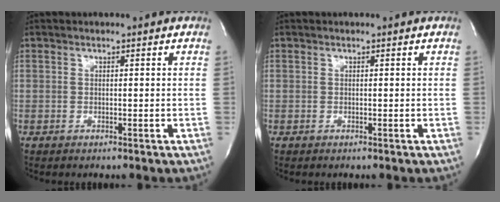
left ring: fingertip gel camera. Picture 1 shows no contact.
{"total": 0.0}